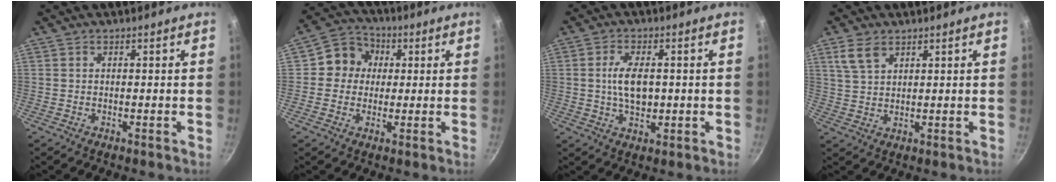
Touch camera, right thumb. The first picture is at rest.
{"total": 7.8, "force": [1.1, 7.2, 2.7], "torque": [-0.005, 0.015, -0.001]}
{"total": 7.1, "force": [0.3, 3.8, 5.9], "torque": [-0.098, 0.002, 0.004]}
{"total": 5.0, "force": [3.0, 2.6, 3.0], "torque": [-0.053, -0.008, 0.065]}